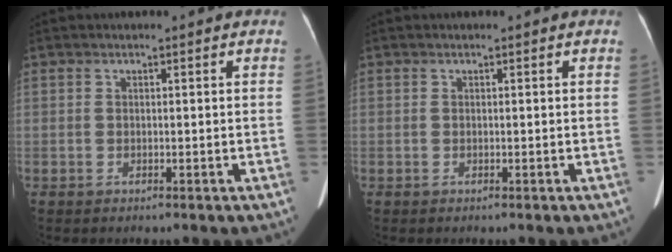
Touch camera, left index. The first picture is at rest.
{"total": 0.0}